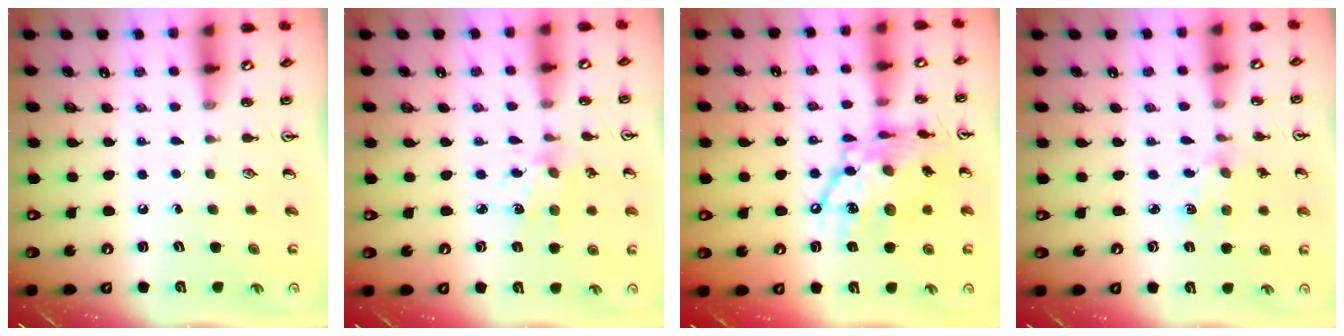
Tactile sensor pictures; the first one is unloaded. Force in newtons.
{"total": 3.3, "press": 3.2, "slide": 0.3}
{"total": 17.7, "press": 17.7, "slide": 1.4}
{"total": 1.9, "press": 1.9, "slide": 0.4}